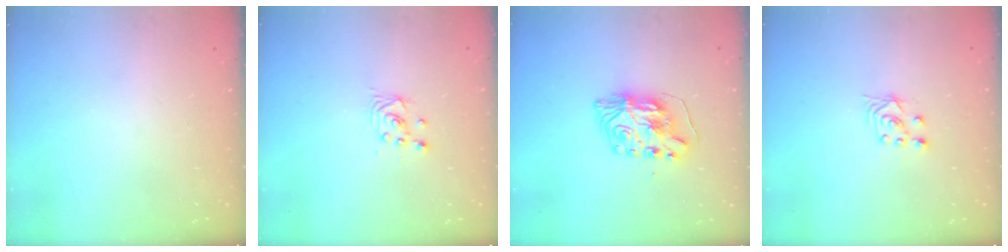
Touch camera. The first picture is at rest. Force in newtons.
{"total": 2.2, "press": 2.2, "slide": 0.2}
{"total": 8.1, "press": 8.1, "slide": 0.9}
{"total": 3.0, "press": 2.8, "slide": 0.9}